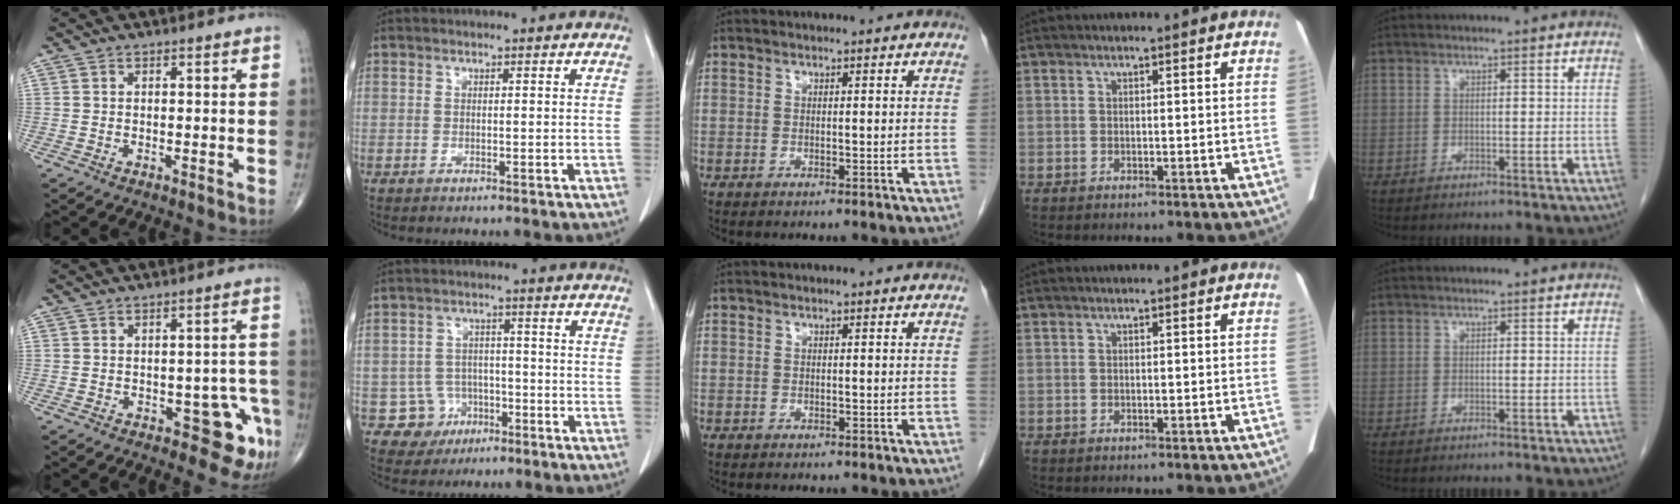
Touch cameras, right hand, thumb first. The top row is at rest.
{"thumb": {"total": 7.3, "force": [-3.2, 3.7, 5.4], "torque": [-0.028, 0.016, -0.035]}, "index": {"total": 5.7, "force": [-2.3, 5.3, -0.2], "torque": [0.012, 0.014, -0.031]}}